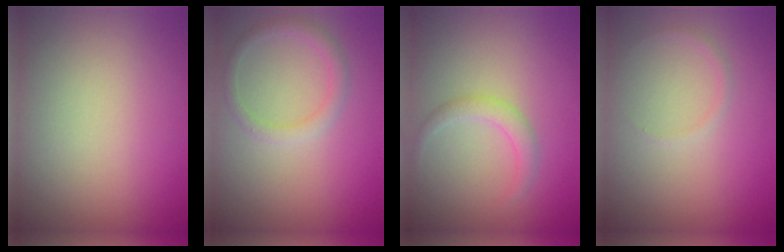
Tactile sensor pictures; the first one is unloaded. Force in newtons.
{"total": 1.8, "press": 1.8, "slide": 0.1}
{"total": 1.7, "press": 1.7, "slide": 0.1}
{"total": 0.6, "press": 0.6, "slide": 0.0}